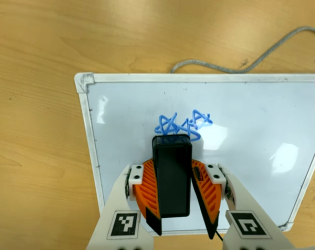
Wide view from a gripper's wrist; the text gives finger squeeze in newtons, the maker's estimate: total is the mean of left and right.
{"total": 12.0, "left": 13.2, "right": 10.8}